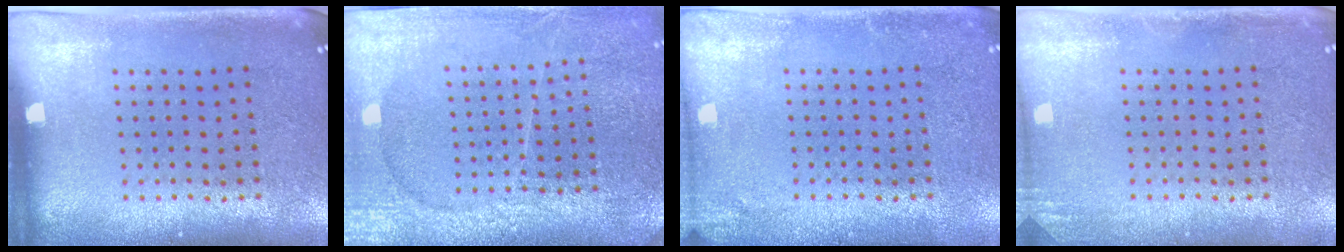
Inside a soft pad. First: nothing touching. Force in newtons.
{"total": 3.6, "press": 3.3, "slide": 1.4}
{"total": 1.6, "press": 1.6, "slide": 0.2}
{"total": 1.3, "press": 1.3, "slide": 0.1}